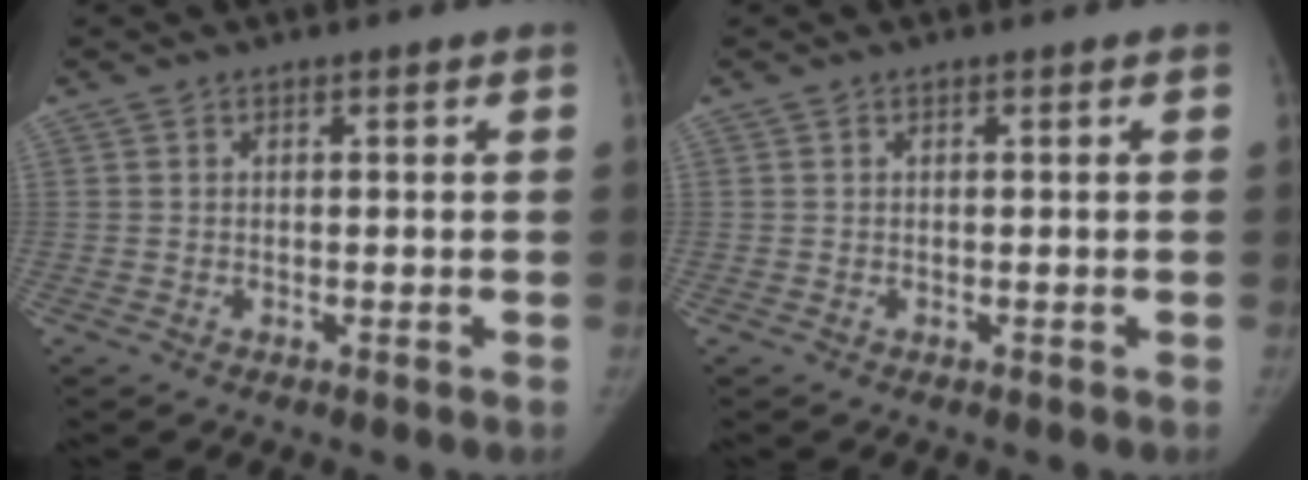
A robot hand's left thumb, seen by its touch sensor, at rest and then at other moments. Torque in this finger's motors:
{"motor_torque": [0.03, 0.02, -0.14, 0.14, 0.00]}